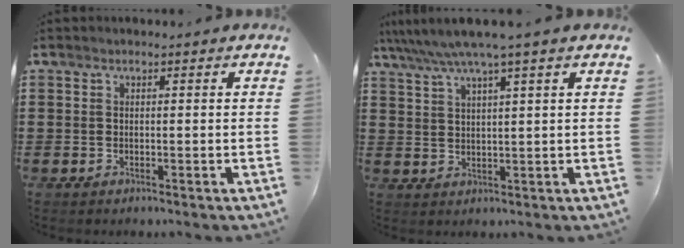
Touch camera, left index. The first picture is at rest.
{"total": 4.8, "force": [3.5, -0.4, 3.4], "torque": [-0.076, -0.011, 0.057]}